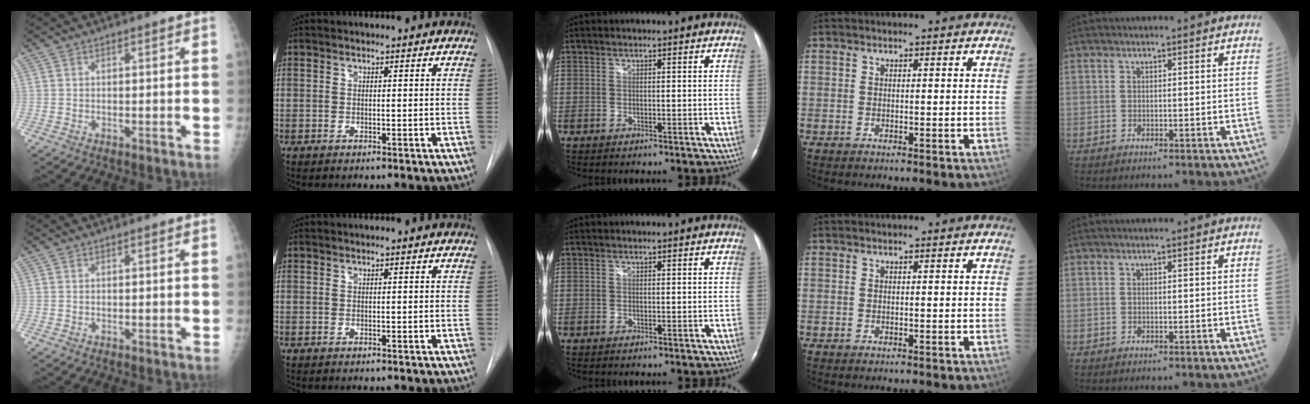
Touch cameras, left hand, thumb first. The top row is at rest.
{}